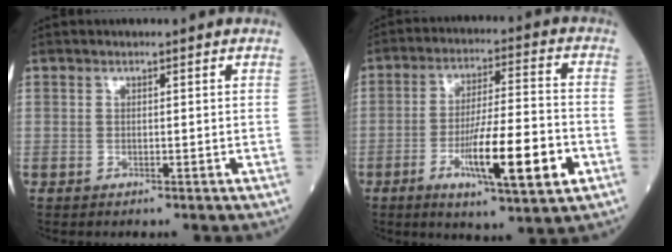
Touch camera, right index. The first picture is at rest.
{"total": 14.1, "force": [-4.9, 1.5, 13.2], "torque": [-0.224, -0.012, -0.077]}